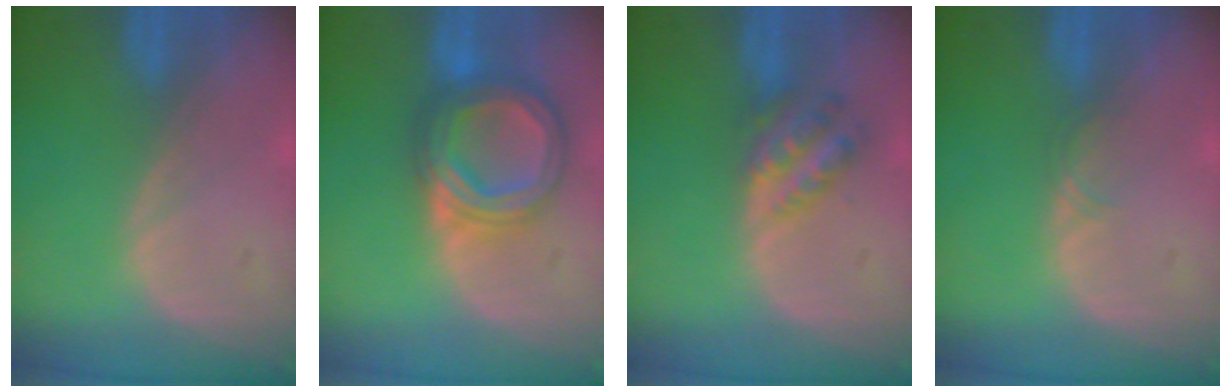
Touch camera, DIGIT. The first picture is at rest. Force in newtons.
{"total": 8.4, "press": 8.4, "slide": 0.8}
{"total": 4.8, "press": 4.3, "slide": 2.0}
{"total": 0.9, "press": 0.8, "slide": 0.2}